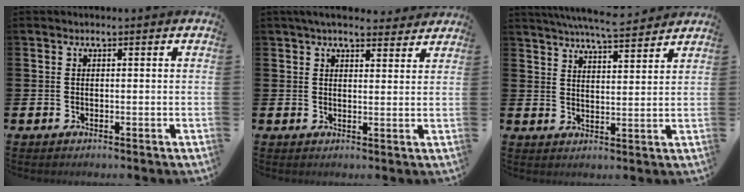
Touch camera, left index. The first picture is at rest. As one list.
[{"total": 4.1, "force": [3.8, 1.1, 1.2], "torque": [-0.024, -0.013, 0.068]}, {"total": 6.7, "force": [6.5, 0.1, 1.5], "torque": [-0.037, -0.036, 0.116]}]